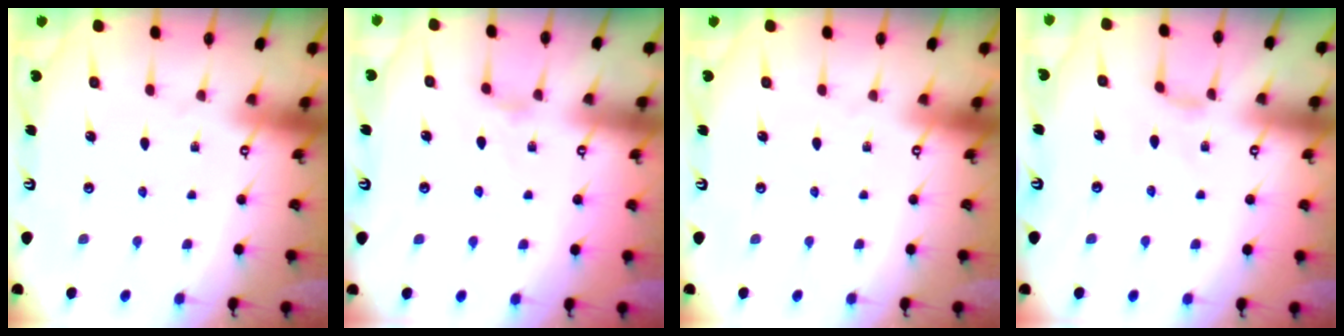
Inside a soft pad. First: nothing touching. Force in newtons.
{"total": 2.2, "press": 2.2, "slide": 0.4}
{"total": 0.0}
{"total": 2.6, "press": 2.6, "slide": 0.5}